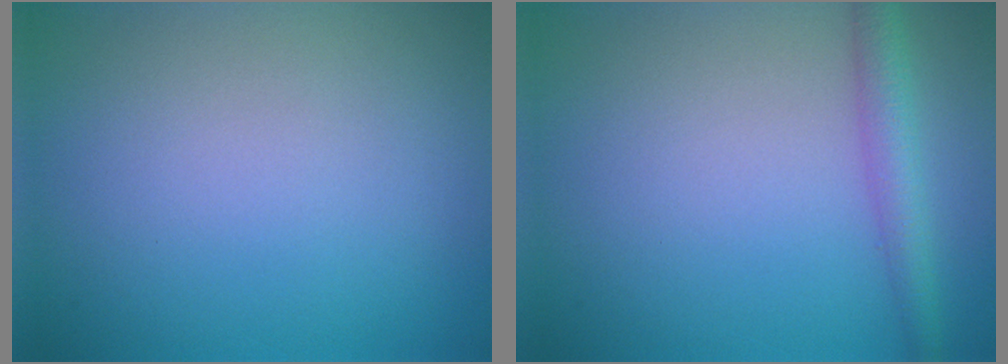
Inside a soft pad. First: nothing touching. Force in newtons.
{"total": 2.8, "press": 2.8, "slide": 0.1}